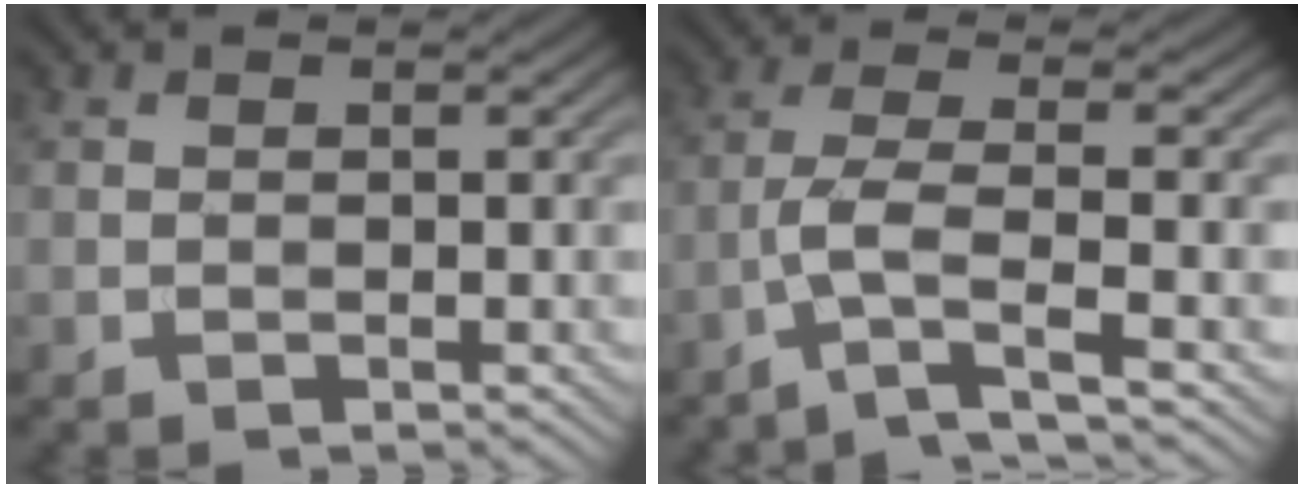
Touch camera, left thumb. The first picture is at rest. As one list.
[{"total": 5.0, "force": [-2.5, 0.7, 4.2], "torque": [-0.083, 0.006, -0.068]}]